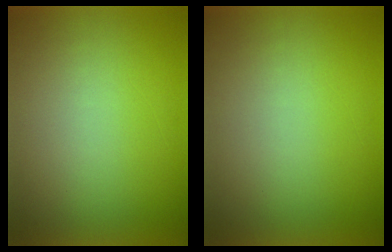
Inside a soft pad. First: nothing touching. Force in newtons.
{"total": 1.0}